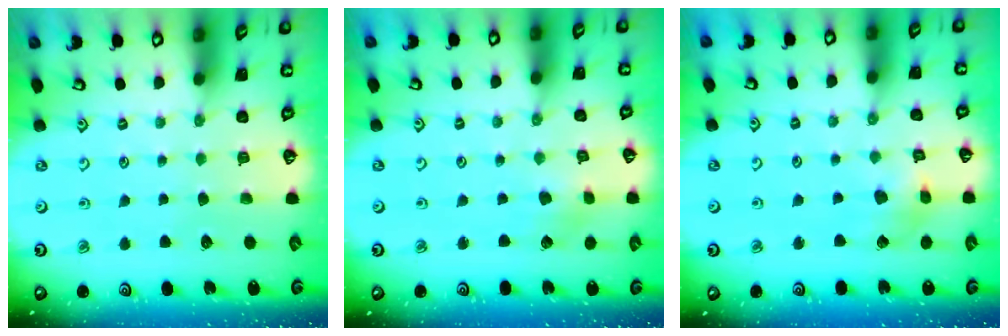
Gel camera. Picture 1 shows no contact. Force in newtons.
{"total": 2.7, "press": 2.7, "slide": 0.3}
{"total": 6.2, "press": 6.2, "slide": 0.6}